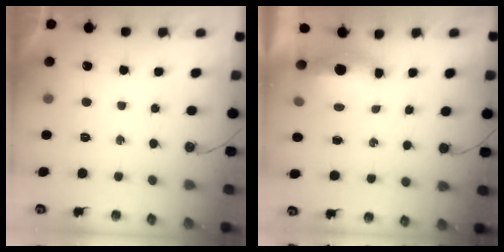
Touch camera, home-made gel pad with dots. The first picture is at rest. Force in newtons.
{"total": 6.0, "press": 5.4, "slide": 2.6}